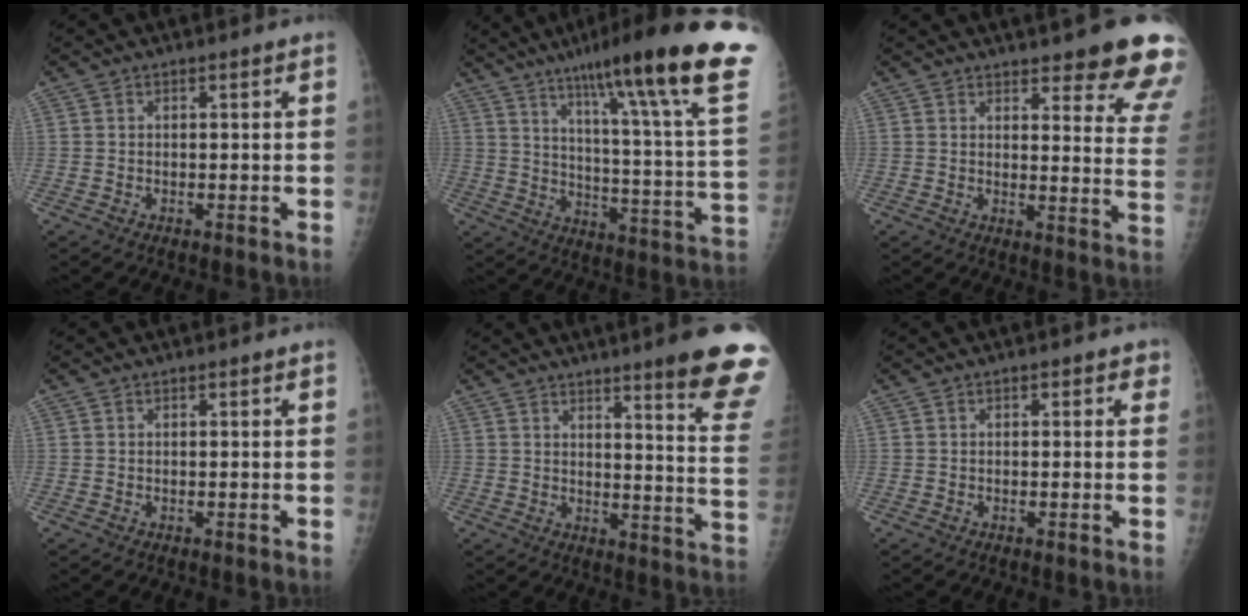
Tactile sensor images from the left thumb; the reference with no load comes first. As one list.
[{"total": 29.1, "force": [18.7, 2.0, 22.2], "torque": [-0.294, -0.074, 0.267]}, {"total": 16.1, "force": [12.4, 3.9, 9.5], "torque": [-0.079, -0.073, 0.133]}, {"total": 0.0}, {"total": 16.3, "force": [11.5, 0.6, 11.5], "torque": [-0.117, -0.078, 0.137]}, {"total": 2.3, "force": [0.8, 1.2, 1.8], "torque": [-0.009, 0.003, 0.003]}]